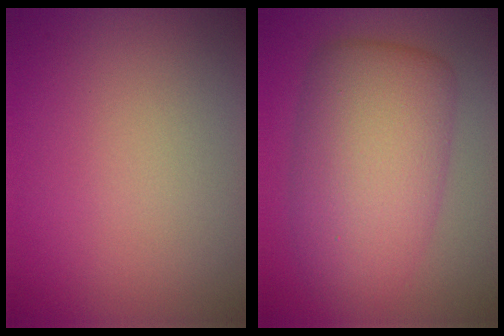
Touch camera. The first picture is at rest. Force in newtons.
{"total": 7.7, "press": 7.7, "slide": 0.1}